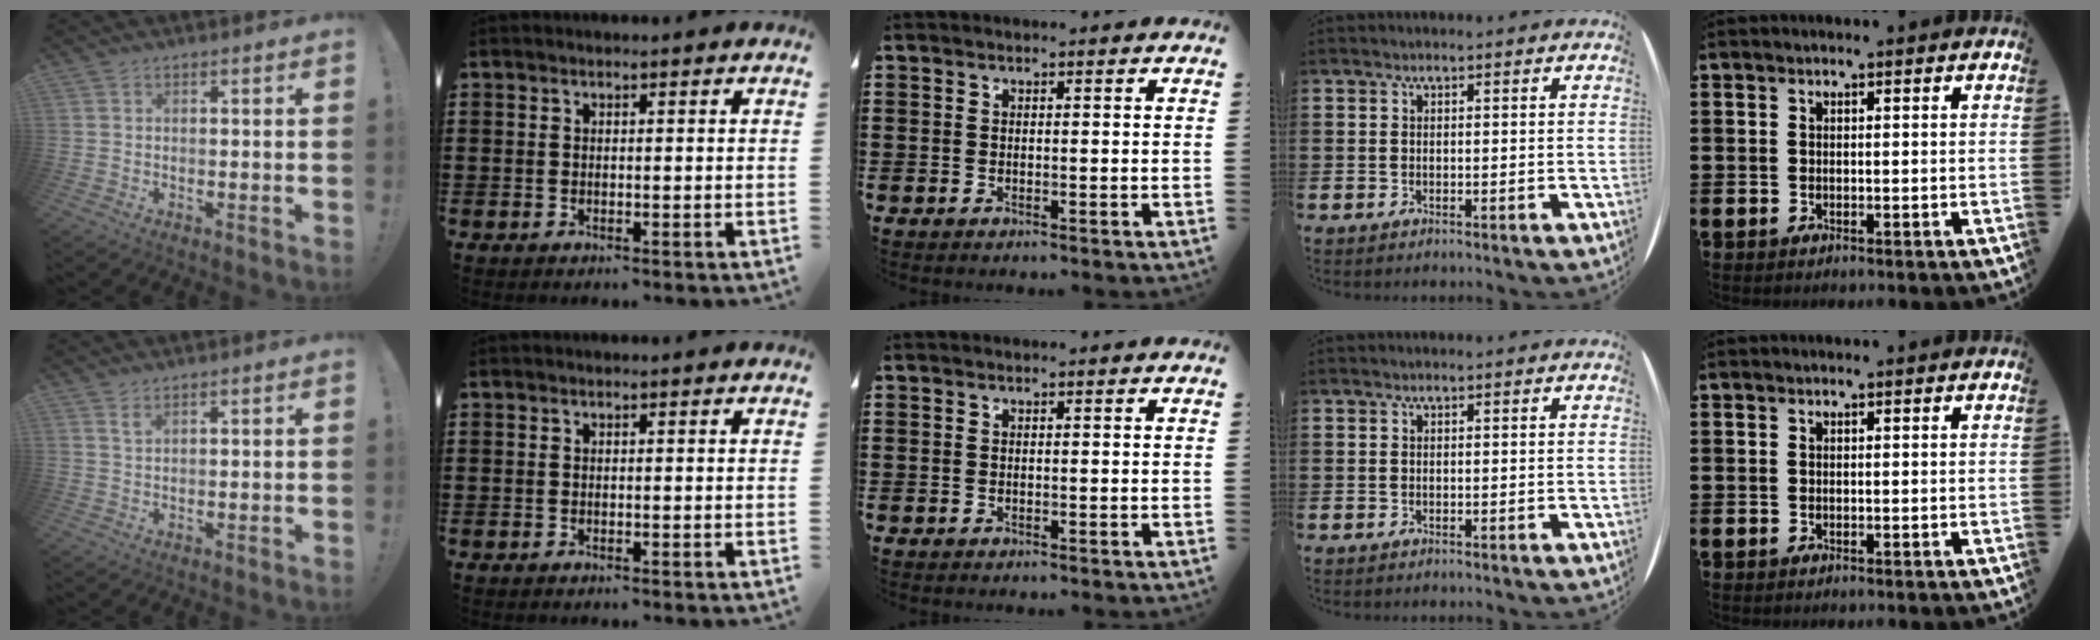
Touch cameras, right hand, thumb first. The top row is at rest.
{"thumb": {"total": 1.8, "force": [1.3, 0.4, 1.2], "torque": [-0.017, -0.004, 0.023]}}